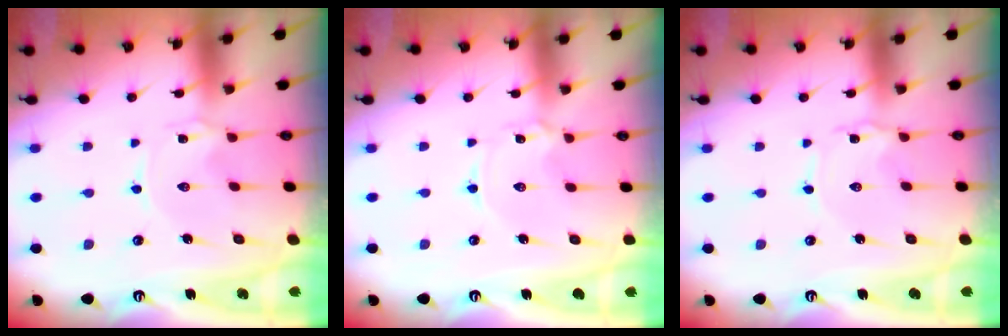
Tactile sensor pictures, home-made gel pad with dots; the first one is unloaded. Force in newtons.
{"total": 0.9, "press": 0.9, "slide": 0.1}
{"total": 1.7, "press": 1.7, "slide": 0.2}